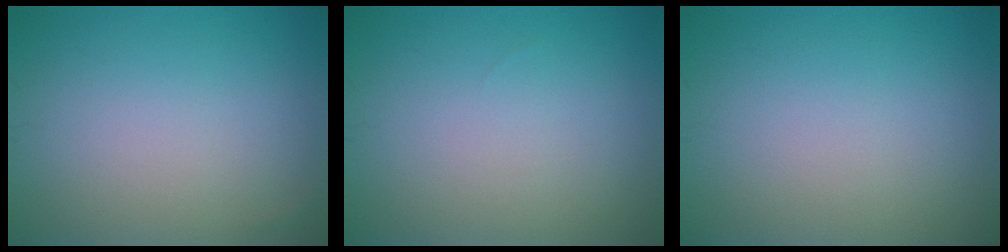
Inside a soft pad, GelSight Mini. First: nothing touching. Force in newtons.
{"total": 0.0}
{"total": 0.0}